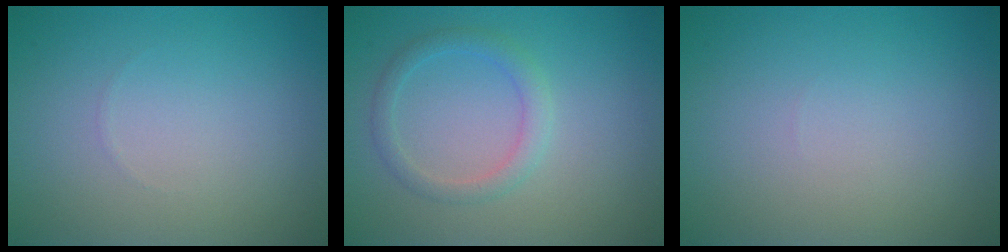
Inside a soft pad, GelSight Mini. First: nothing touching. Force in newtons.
{"total": 2.0, "press": 2.0, "slide": 0.1}
{"total": 0.0}